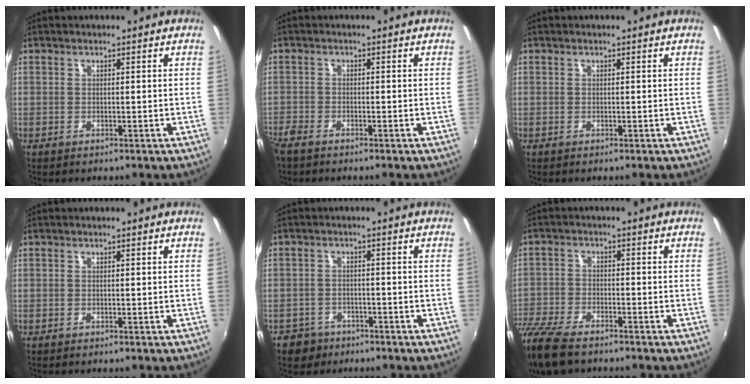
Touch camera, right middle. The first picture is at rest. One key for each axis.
{"total": 3.1, "fx": -2.7, "fy": 0.9, "fz": 1.2, "tx": -0.034, "ty": -0.012, "tz": -0.055}
{"total": 0.0}
{"total": 0.0}
{"total": 4.9, "fx": -3.3, "fy": 3.5, "fz": 0.8, "tx": -0.035, "ty": 0.006, "tz": -0.053}
{"total": 13.2, "fx": -10.5, "fy": 4.4, "fz": 6.6, "tx": -0.172, "ty": -0.036, "tz": -0.204}